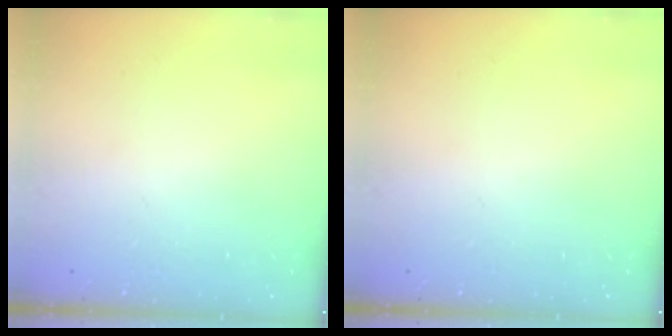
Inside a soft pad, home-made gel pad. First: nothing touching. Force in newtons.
{"total": 0.0}